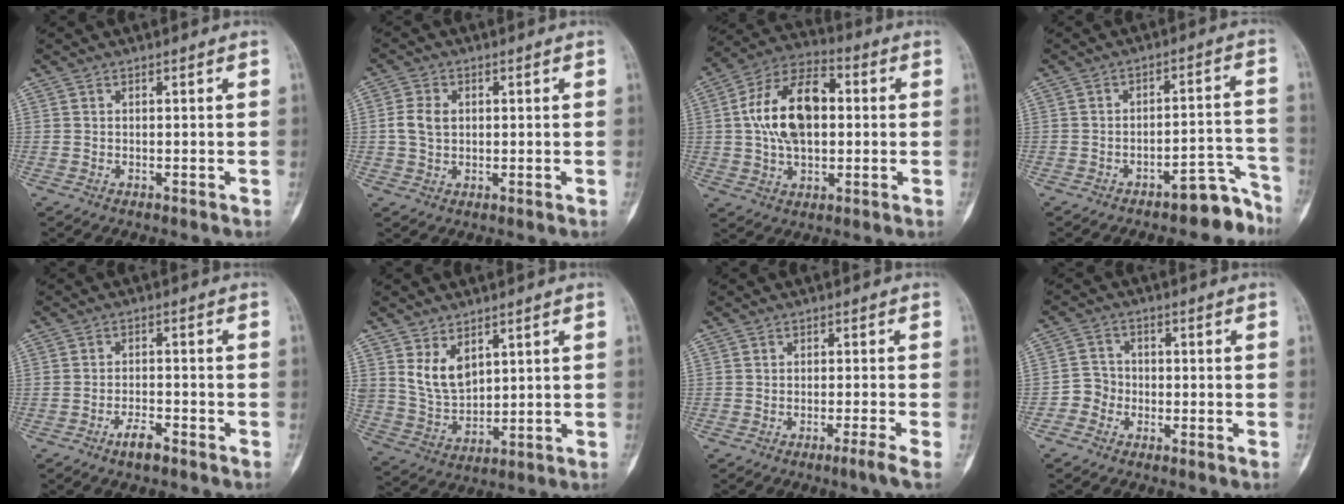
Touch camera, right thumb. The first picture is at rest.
{"total": 4.5, "force": [0.4, 3.4, 2.9], "torque": [-0.056, 0.005, 0.007]}
{"total": 16.1, "force": [1.5, 9.5, 13.0], "torque": [-0.214, 0.024, 0.018]}
{"total": 7.5, "force": [-6.3, 2.5, 3.3], "torque": [-0.007, 0.092, -0.087]}
{"total": 3.6, "force": [-2.5, 1.1, 2.3], "torque": [-0.045, 0.016, -0.046]}
{"total": 7.7, "force": [3.7, 4.8, 4.8], "torque": [-0.075, -0.026, 0.090]}
{"total": 2.5, "force": [-1.5, -1.0, 1.8], "torque": [-0.043, 0.003, -0.030]}
{"total": 3.7, "force": [-1.8, 3.2, 0.5], "torque": [0.012, 0.015, -0.048]}